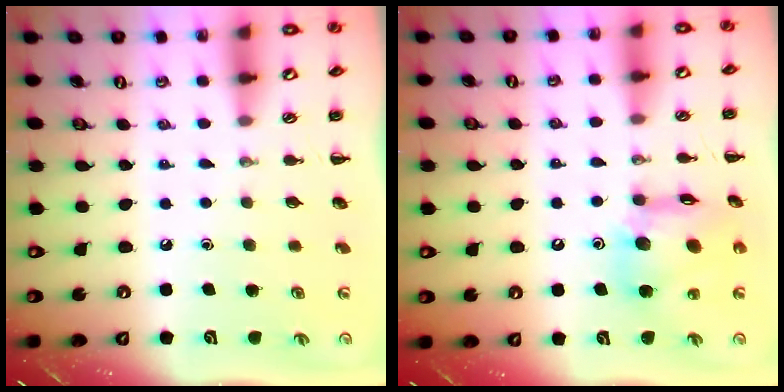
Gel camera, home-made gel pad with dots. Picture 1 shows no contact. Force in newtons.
{"total": 13.5, "press": 13.1, "slide": 3.4}